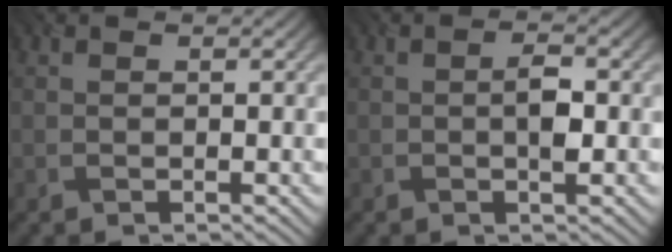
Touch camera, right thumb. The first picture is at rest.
{"total": 2.4, "force": [-0.2, 0.9, 2.2], "torque": [-0.039, 0.003, -0.005]}